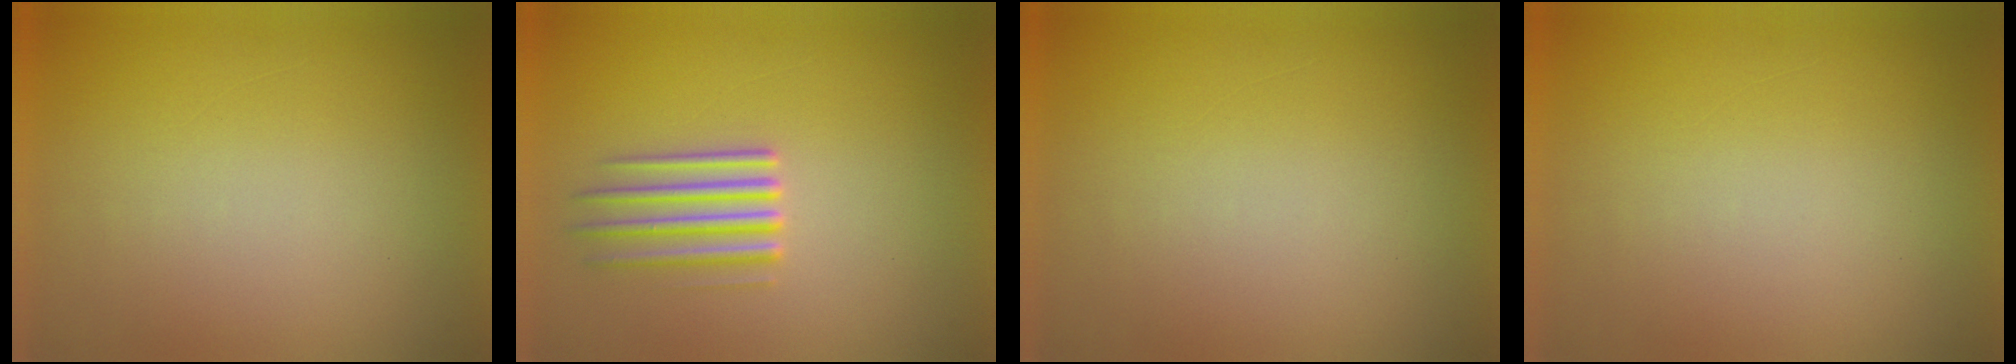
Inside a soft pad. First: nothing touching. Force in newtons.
{"total": 2.4}
{"total": 1.2}
{"total": 1.0}